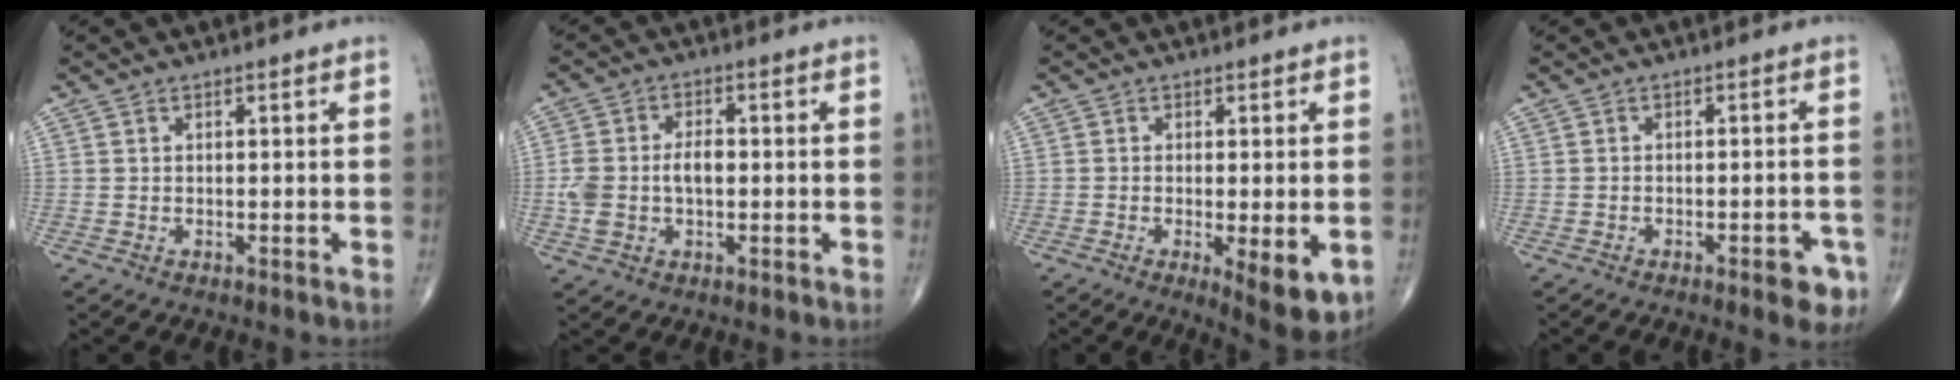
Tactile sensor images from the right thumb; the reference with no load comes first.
{"total": 7.4, "force": [-0.5, 4.5, 5.8], "torque": [-0.126, 0.019, -0.007]}
{"total": 8.4, "force": [-2.2, 2.4, 7.7], "torque": [-0.109, -0.021, -0.030]}
{"total": 4.8, "force": [-2.7, 1.6, 3.7], "torque": [-0.032, 0.013, -0.031]}